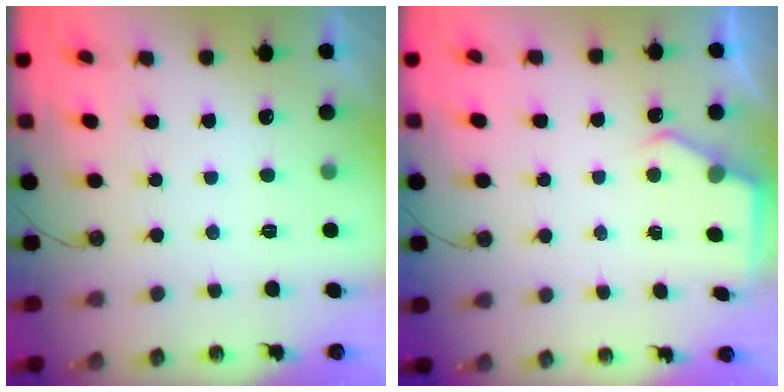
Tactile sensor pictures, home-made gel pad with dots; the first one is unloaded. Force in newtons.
{"total": 2.8, "press": 2.8, "slide": 0.4}